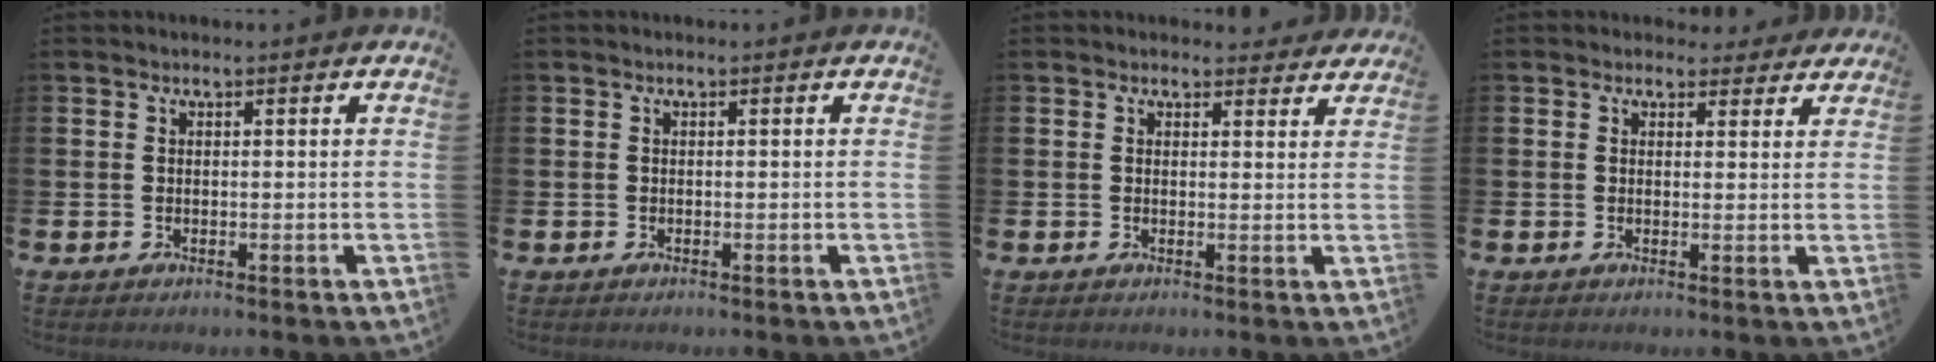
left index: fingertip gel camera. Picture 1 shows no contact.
{"total": 0.0}
{"total": 2.0, "force": [1.9, 0.7, 0.1], "torque": [0.004, -0.007, 0.032]}
{"total": 2.4, "force": [2.1, 1.1, 0.1], "torque": [0.009, -0.009, 0.034]}